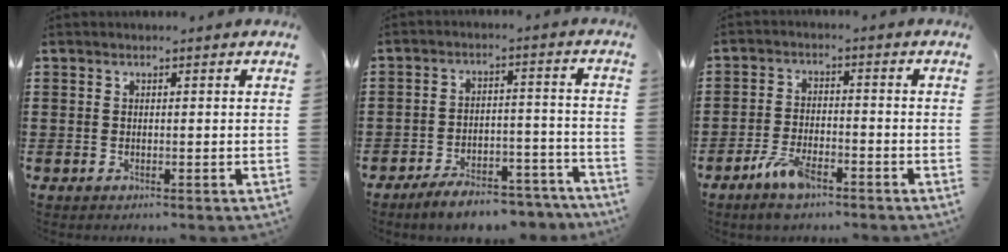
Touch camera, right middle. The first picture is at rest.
{"total": 6.6, "force": [-6.2, 1.0, 2.2], "torque": [-0.035, 0.010, -0.115]}
{"total": 5.6, "force": [-3.8, 2.0, 3.5], "torque": [-0.081, 0.002, -0.076]}